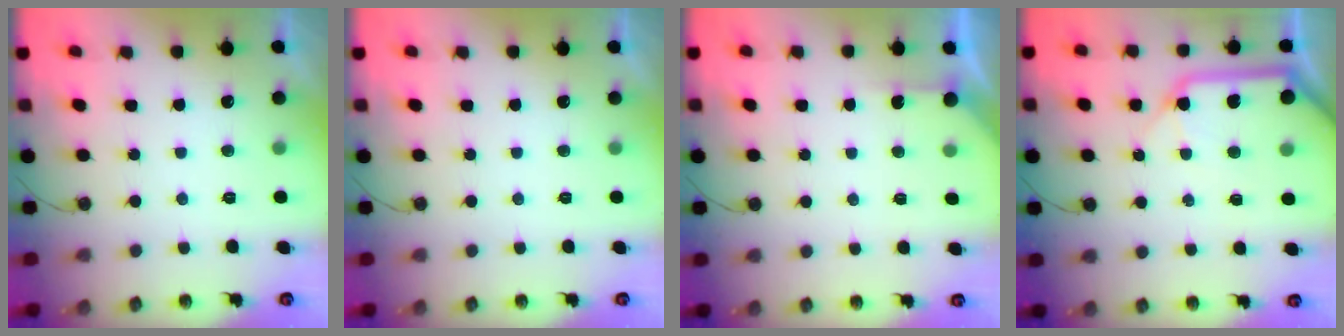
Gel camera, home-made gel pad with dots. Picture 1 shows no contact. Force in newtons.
{"total": 0.0}
{"total": 2.9, "press": 2.9, "slide": 0.3}
{"total": 12.3, "press": 12.2, "slide": 1.6}